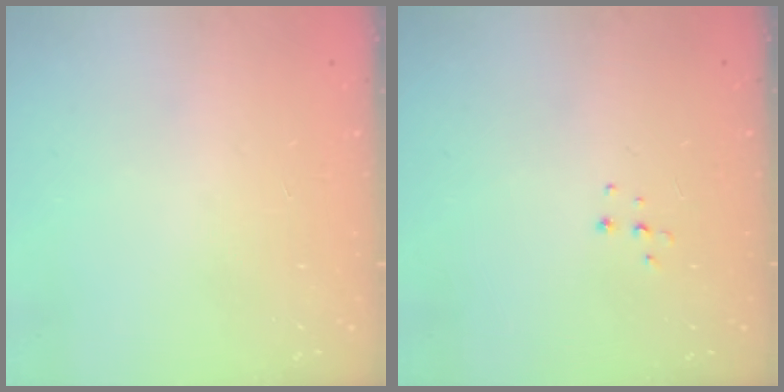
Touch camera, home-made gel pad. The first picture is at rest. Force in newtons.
{"total": 3.8, "press": 3.8, "slide": 0.3}